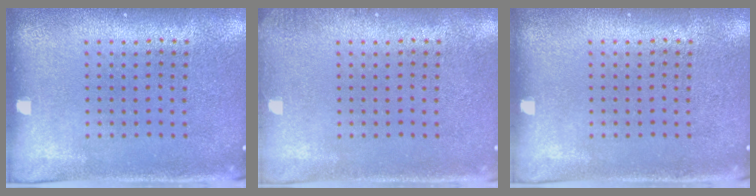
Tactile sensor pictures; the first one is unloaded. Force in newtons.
{"total": 0.8, "press": 0.8, "slide": 0.1}
{"total": 0.0}